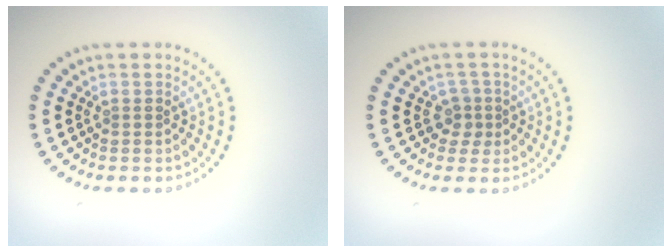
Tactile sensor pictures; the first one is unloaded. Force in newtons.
{"total": 1.7, "press": 1.2, "slide": 1.2}